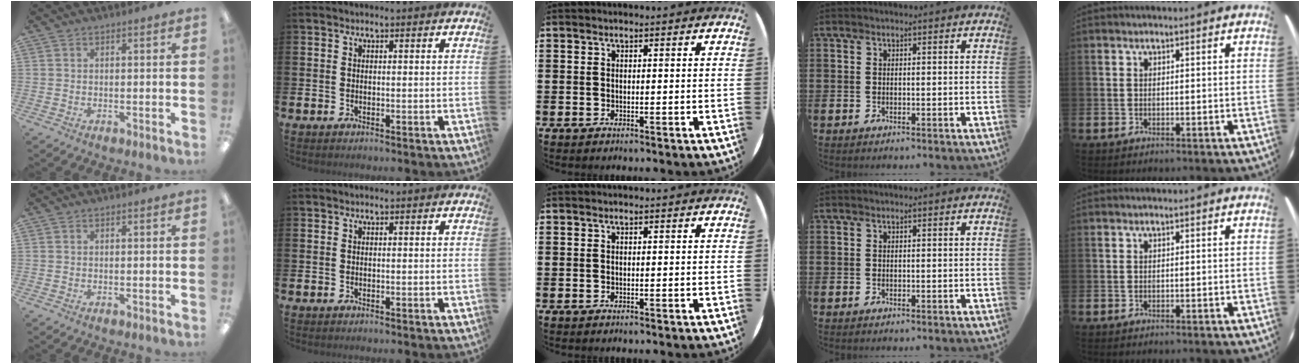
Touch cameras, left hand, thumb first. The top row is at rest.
{}